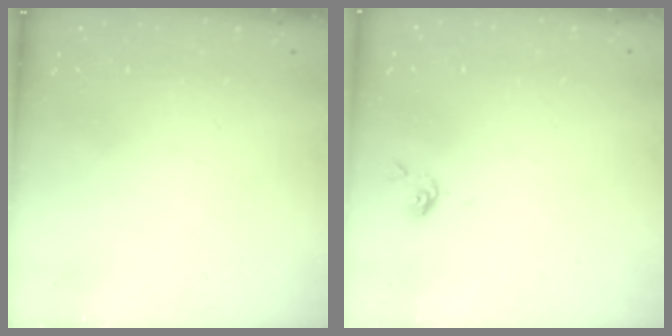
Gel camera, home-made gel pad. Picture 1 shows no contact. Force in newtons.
{"total": 1.0, "press": 0.9, "slide": 0.4}